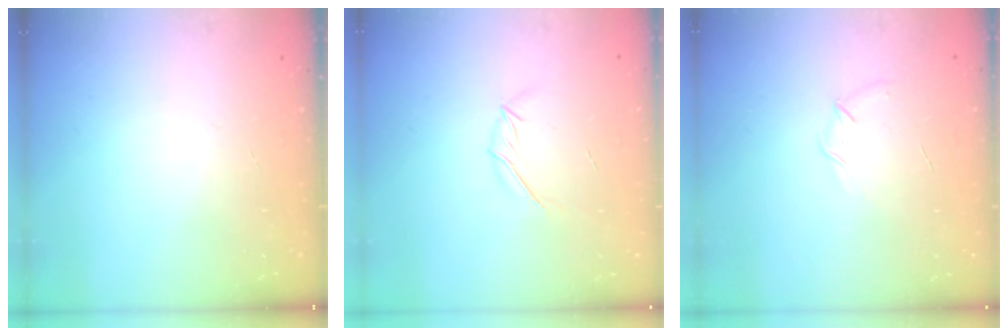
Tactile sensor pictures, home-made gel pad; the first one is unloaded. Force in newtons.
{"total": 5.4, "press": 5.3, "slide": 1.1}
{"total": 5.6, "press": 5.4, "slide": 1.6}